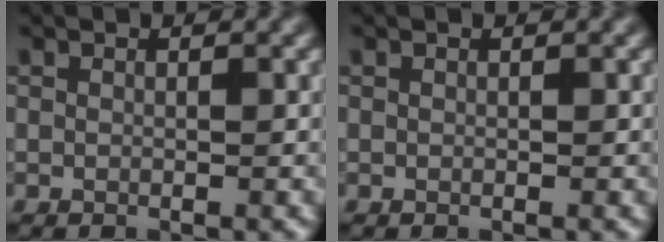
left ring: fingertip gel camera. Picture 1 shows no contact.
{"total": 0.0}